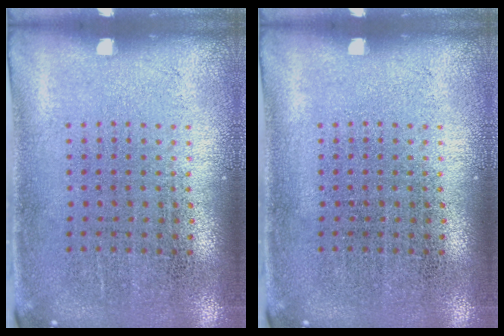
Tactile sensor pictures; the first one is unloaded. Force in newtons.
{"total": 0.0}